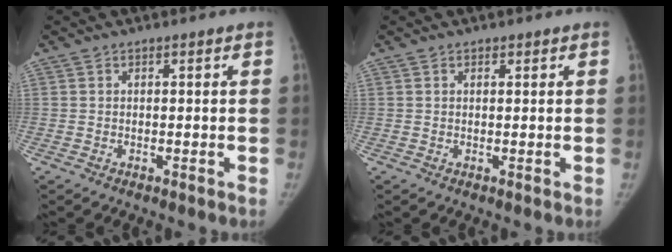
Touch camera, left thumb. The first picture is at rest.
{"total": 0.6, "force": [0.3, 0.3, 0.3], "torque": [-0.003, -0.001, 0.003]}